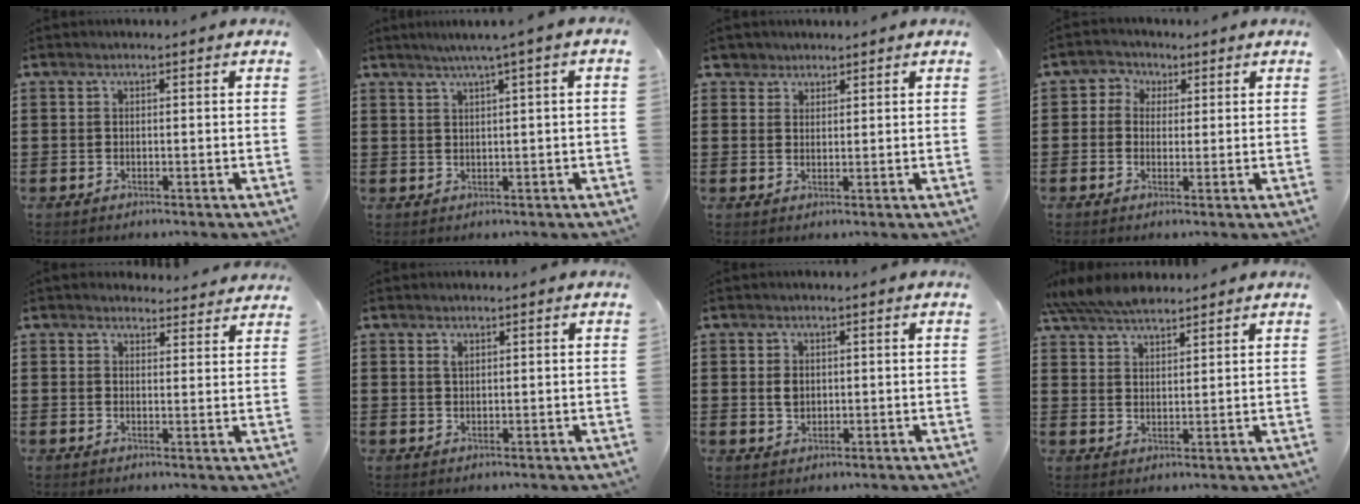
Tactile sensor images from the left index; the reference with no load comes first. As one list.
[{"total": 2.3, "force": [0.9, -0.5, 2.1], "torque": [-0.038, -0.007, 0.014]}, {"total": 2.4, "force": [1.9, 1.5, 0.1], "torque": [-0.012, 0.010, 0.037]}, {"total": 2.4, "force": [0.3, 2.4, -0.2], "torque": [-0.012, 0.009, 0.000]}, {"total": 3.1, "force": [3.0, 0.8, 0.2], "torque": [-0.005, -0.013, 0.055]}, {"total": 1.2, "force": [0.8, 0.5, 0.7], "torque": [-0.018, 0.003, 0.014]}, {"total": 2.2, "force": [0.3, 1.7, 1.4], "torque": [-0.032, 0.008, 0.005]}, {"total": 5.9, "force": [5.3, 1.5, 2.2], "torque": [-0.061, -0.009, 0.099]}]